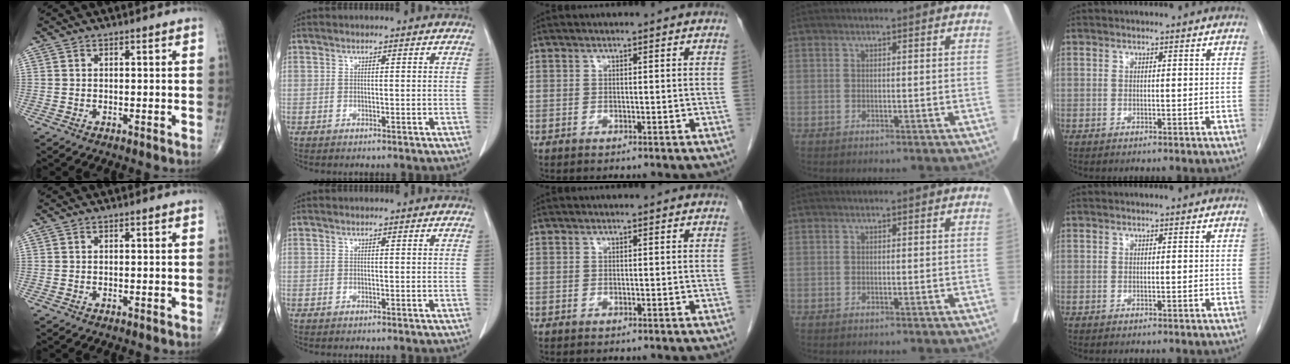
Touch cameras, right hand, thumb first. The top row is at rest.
{}